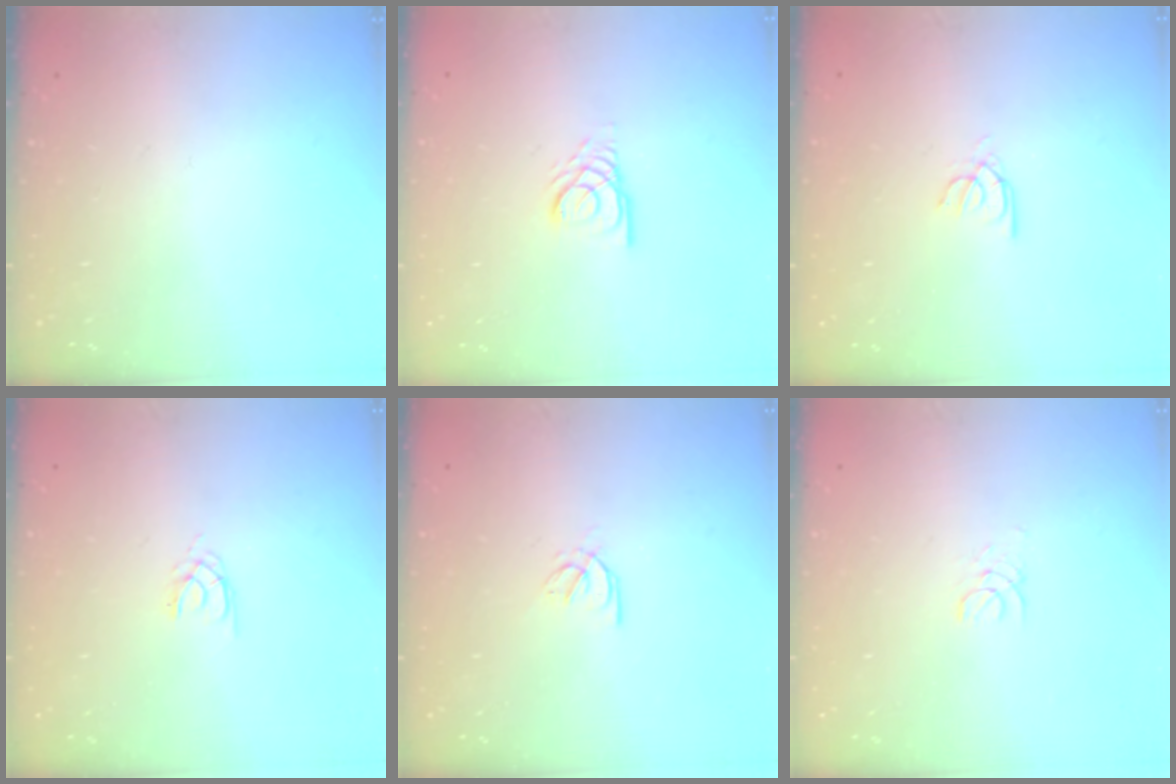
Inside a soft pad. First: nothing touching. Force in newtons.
{"total": 3.0, "press": 2.9, "slide": 0.3}
{"total": 2.6, "press": 2.6, "slide": 0.2}
{"total": 1.3, "press": 1.2, "slide": 0.3}
{"total": 2.1, "press": 2.0, "slide": 0.5}
{"total": 1.0, "press": 1.0, "slide": 0.1}